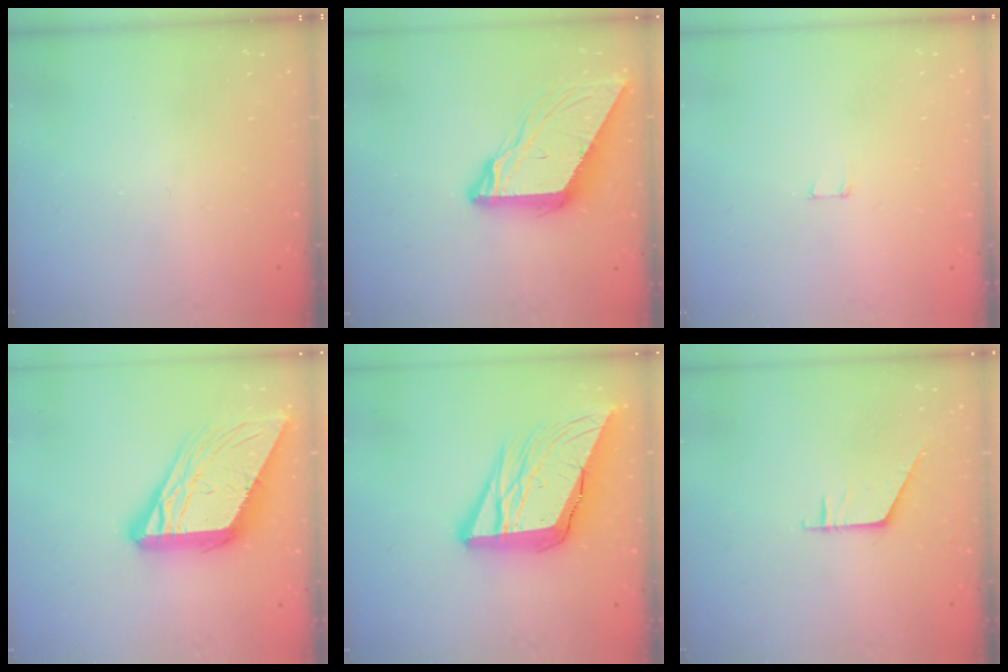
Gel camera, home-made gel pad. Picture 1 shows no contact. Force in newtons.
{"total": 10.0, "press": 10.0, "slide": 0.8}
{"total": 2.9, "press": 2.9, "slide": 0.2}
{"total": 19.3, "press": 19.2, "slide": 2.3}
{"total": 18.2, "press": 18.0, "slide": 2.6}
{"total": 4.4, "press": 4.4, "slide": 0.5}